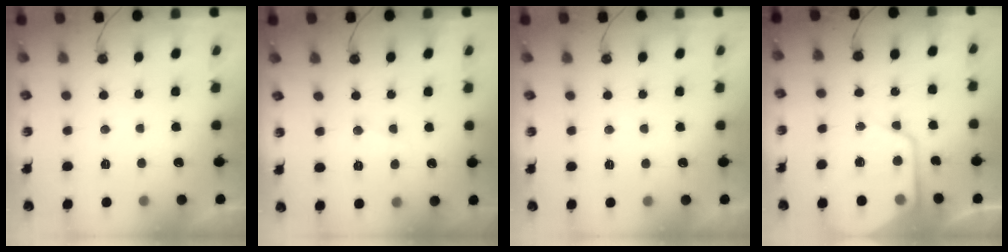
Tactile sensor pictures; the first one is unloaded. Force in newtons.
{"total": 6.4, "press": 6.4, "slide": 0.5}
{"total": 4.6, "press": 4.5, "slide": 0.8}
{"total": 13.6, "press": 13.6, "slide": 1.3}